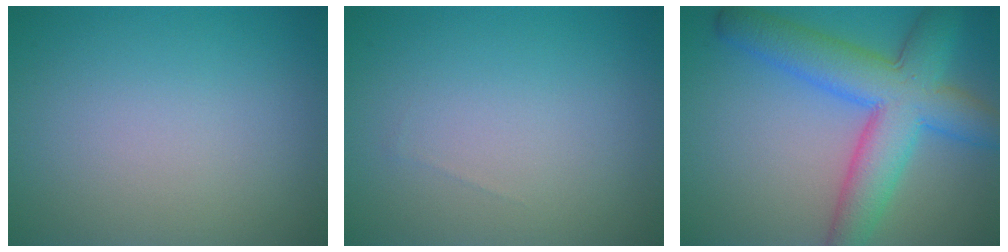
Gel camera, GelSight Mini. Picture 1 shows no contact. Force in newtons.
{"total": 0.0}
{"total": 8.6, "press": 8.6, "slide": 0.4}